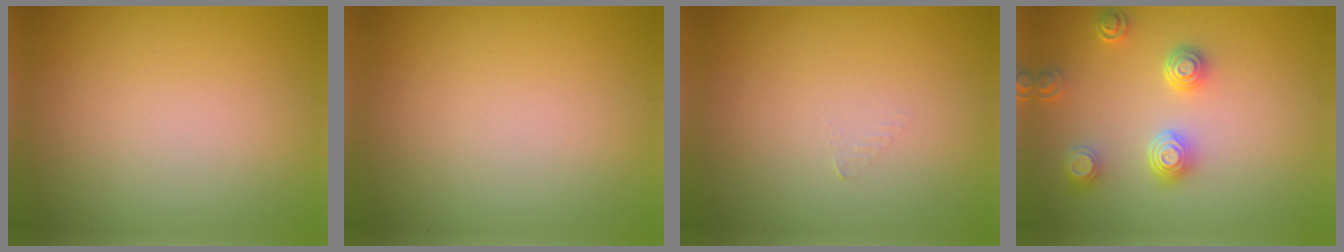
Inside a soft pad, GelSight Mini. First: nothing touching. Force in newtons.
{"total": 0.0}
{"total": 0.7, "press": 0.7, "slide": 0.1}
{"total": 3.9, "press": 3.2, "slide": 2.3}